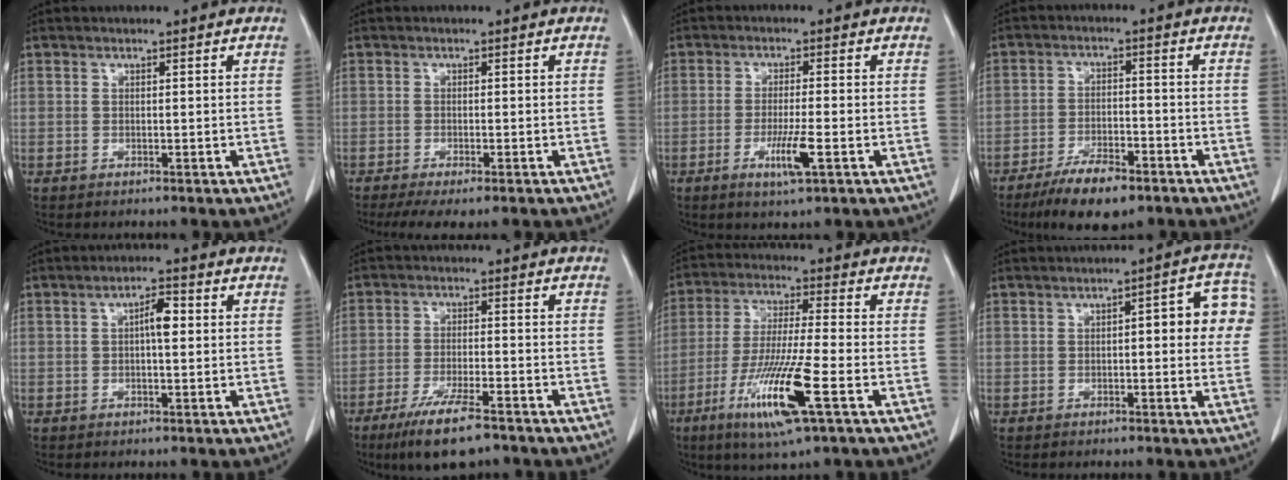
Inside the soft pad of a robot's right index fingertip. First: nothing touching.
{"total": 6.5, "force": [-5.0, 1.3, 3.9], "torque": [-0.054, -0.014, -0.075]}
{"total": 5.4, "force": [-2.1, 0.1, 4.9], "torque": [-0.093, -0.011, -0.037]}
{"total": 8.6, "force": [-6.1, 2.6, 5.5], "torque": [-0.093, -0.010, -0.102]}
{"total": 3.5, "force": [0.4, 0.9, 3.3], "torque": [-0.056, 0.009, 0.005]}
{"total": 9.4, "force": [-6.8, 1.5, 6.4], "torque": [-0.112, -0.021, -0.111]}
{"total": 13.6, "force": [-5.7, 0.3, 12.4], "torque": [-0.249, -0.029, -0.104]}
{"total": 7.9, "force": [0.9, 2.3, 7.5], "torque": [-0.080, 0.025, 0.003]}